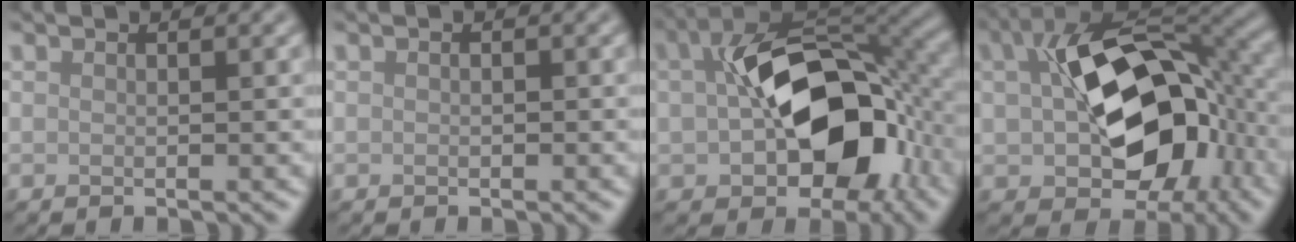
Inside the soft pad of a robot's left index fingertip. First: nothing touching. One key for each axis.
{"total": 0.0}
{"total": 13.1, "fx": -0.9, "fy": 8.0, "fz": 10.3, "tx": -0.159, "ty": -0.004, "tz": -0.011}
{"total": 13.8, "fx": -0.2, "fy": 8.6, "fz": 10.8, "tx": -0.178, "ty": -0.004, "tz": 0.003}